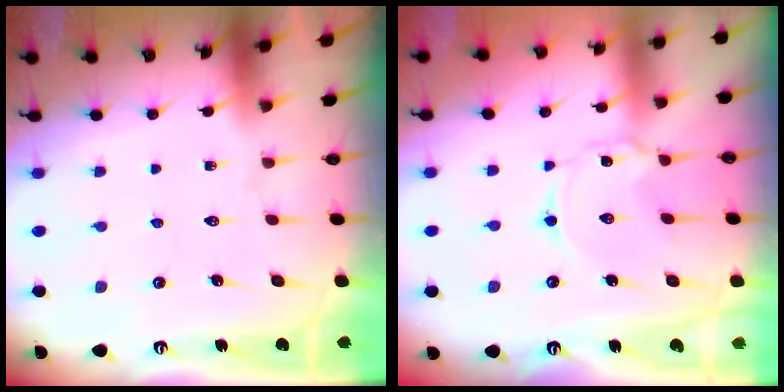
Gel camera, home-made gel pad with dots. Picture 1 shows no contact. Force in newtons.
{"total": 1.7, "press": 1.7, "slide": 0.2}